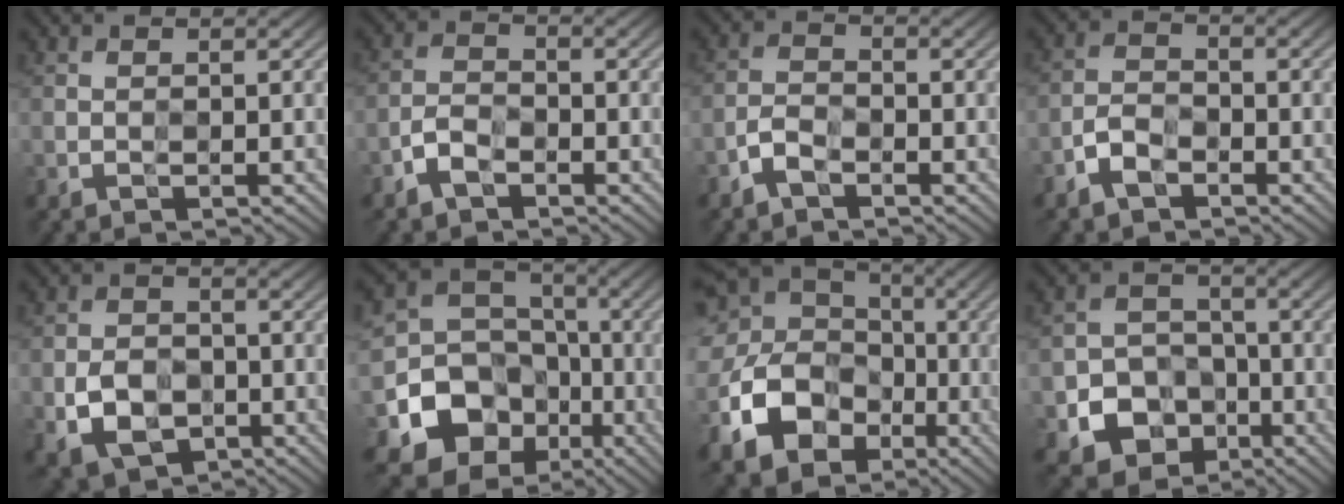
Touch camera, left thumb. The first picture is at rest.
{"total": 3.0, "force": [-2.1, 1.3, 1.7], "torque": [-0.035, 0.004, -0.051]}
{"total": 2.7, "force": [-1.9, 1.1, 1.5], "torque": [-0.033, 0.005, -0.048]}
{"total": 3.5, "force": [-2.4, 1.6, 2.0], "torque": [-0.041, 0.003, -0.058]}
{"total": 6.0, "force": [-2.4, 4.2, 3.6], "torque": [-0.072, -0.010, -0.045]}
{"total": 14.4, "force": [-5.2, 12.5, 5.0], "torque": [-0.132, -0.034, -0.112]}
{"total": 17.1, "force": [-4.7, 14.4, 8.1], "torque": [-0.217, -0.021, -0.094]}
{"total": 9.4, "force": [-4.4, 7.4, 3.6], "torque": [-0.073, -0.023, -0.097]}